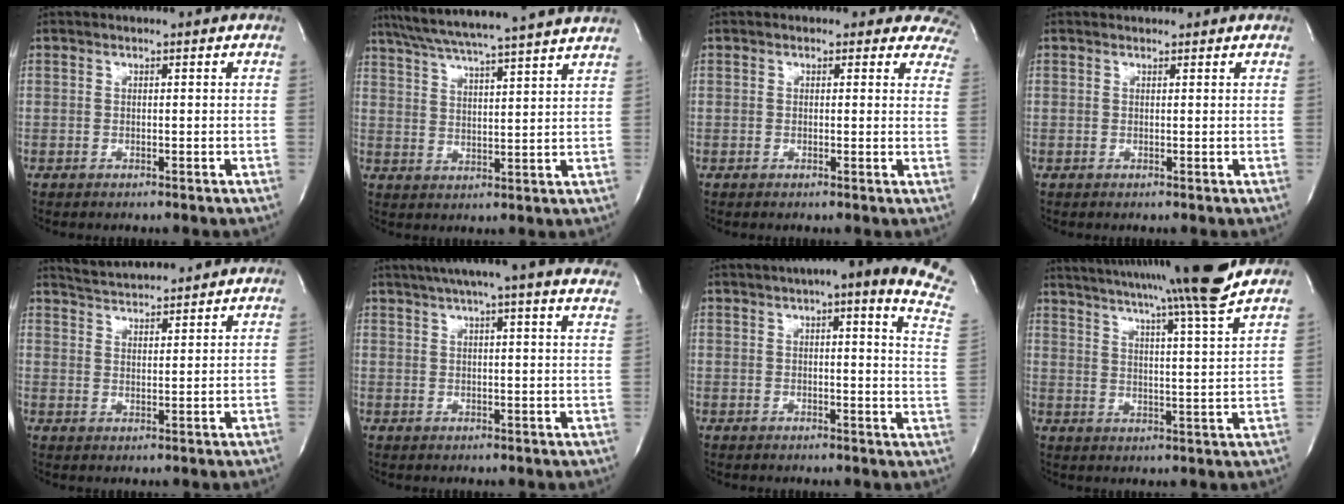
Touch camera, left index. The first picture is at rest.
{"total": 20.7, "force": [18.4, -0.9, 9.5], "torque": [-0.170, 0.002, 0.256]}
{"total": 7.7, "force": [6.6, 3.8, 0.4], "torque": [0.047, -0.012, 0.029]}
{"total": 1.2, "force": [1.1, 0.4, 0.0], "torque": [-0.010, 0.011, 0.016]}
{"total": 9.4, "force": [9.0, 0.7, 2.4], "torque": [-0.053, 0.022, 0.141]}
{"total": 21.8, "force": [19.0, 0.3, 10.7], "torque": [-0.169, -0.001, 0.229]}
{"total": 17.0, "force": [12.4, 1.5, 11.6], "torque": [-0.155, -0.008, 0.123]}
{"total": 19.9, "force": [17.7, -2.2, 8.9], "torque": [-0.154, -0.042, 0.245]}